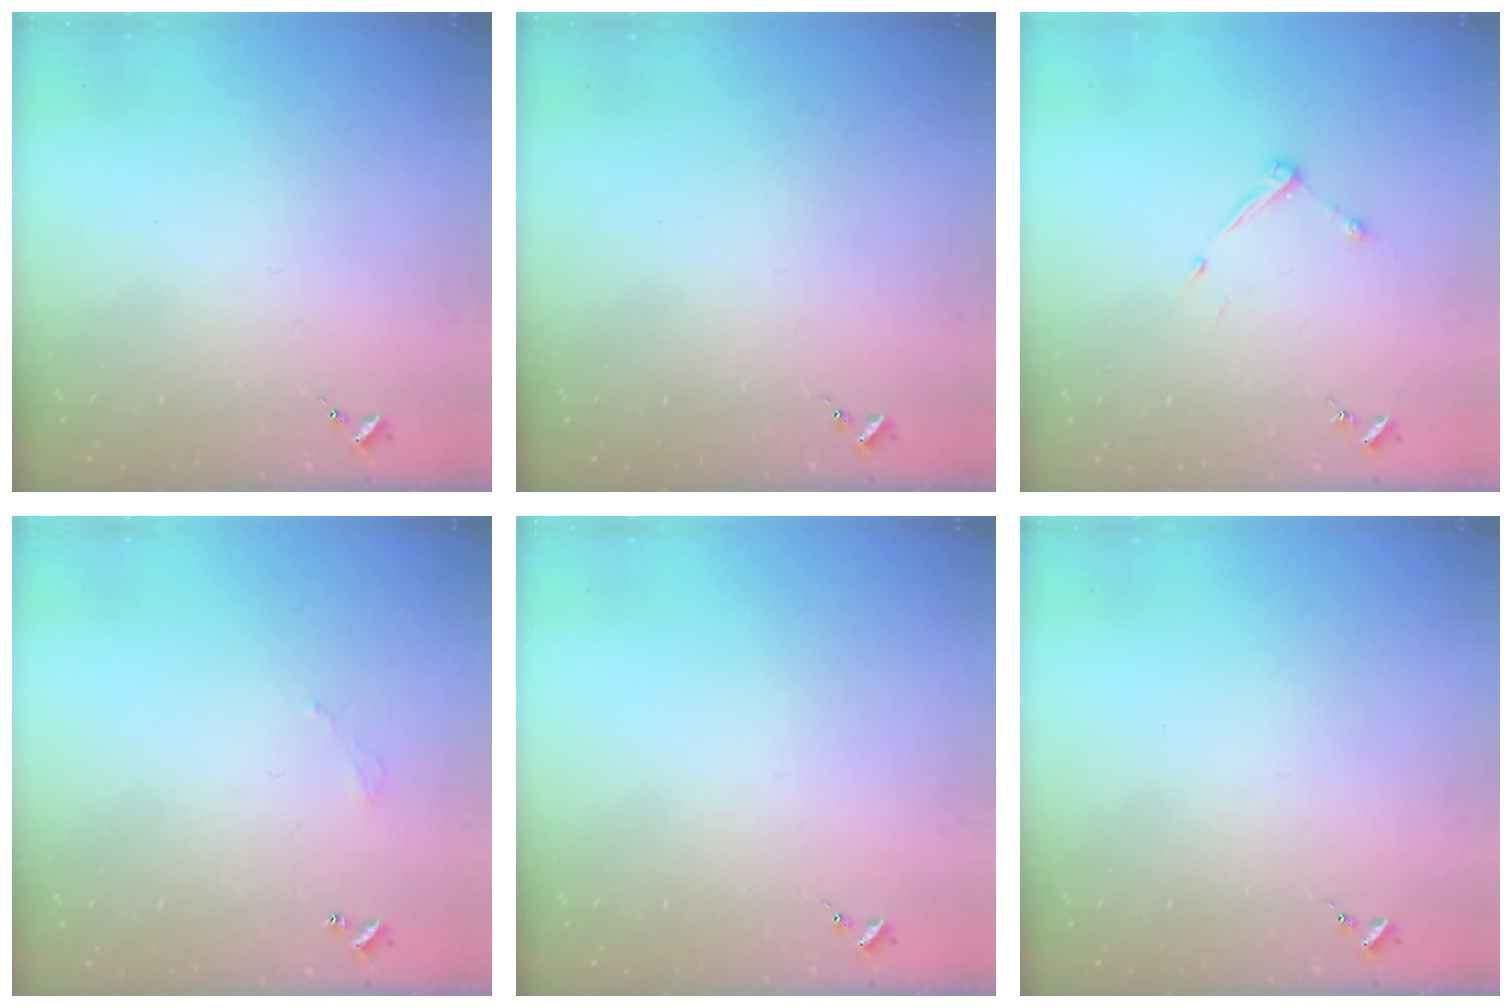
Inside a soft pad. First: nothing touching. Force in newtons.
{"total": 0.0}
{"total": 5.5, "press": 5.5, "slide": 0.7}
{"total": 3.0, "press": 3.0, "slide": 0.2}
{"total": 0.0}
{"total": 0.0}